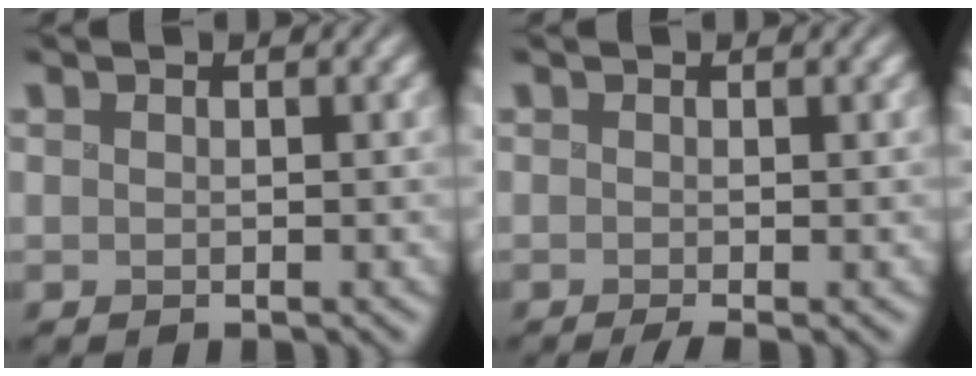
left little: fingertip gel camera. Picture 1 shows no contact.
{"total": 0.9, "force": [-0.5, 0.1, 0.7], "torque": [-0.009, -0.002, -0.009]}